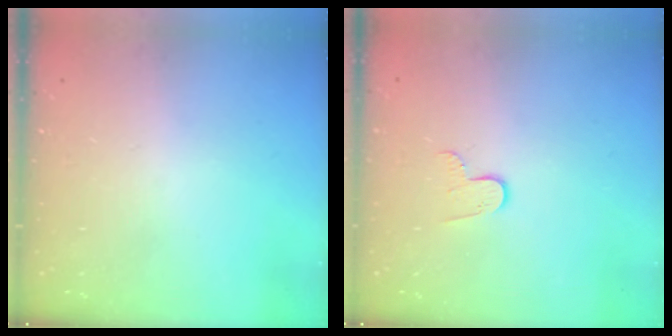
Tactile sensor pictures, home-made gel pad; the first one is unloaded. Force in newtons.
{"total": 5.2, "press": 5.2, "slide": 0.4}